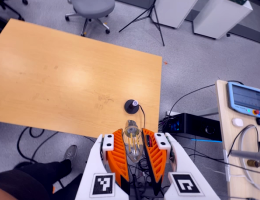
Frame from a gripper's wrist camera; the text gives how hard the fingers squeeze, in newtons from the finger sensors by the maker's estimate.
{"total": 12.7, "left": 13.3, "right": 12.0}